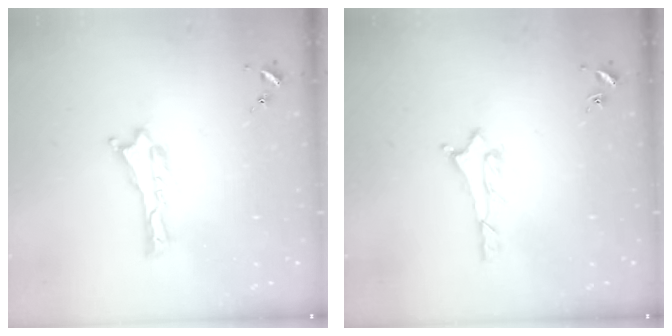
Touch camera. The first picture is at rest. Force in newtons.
{"total": 1.1, "press": 1.1, "slide": 0.1}